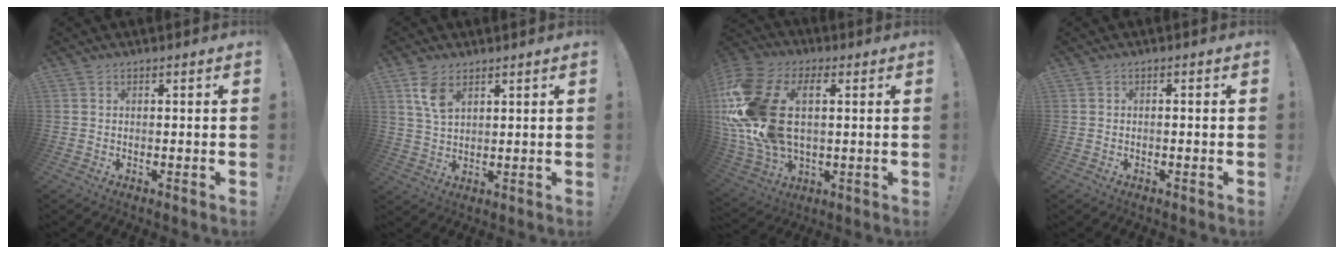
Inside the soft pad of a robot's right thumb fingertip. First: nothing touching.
{"total": 6.4, "force": [3.5, 3.3, 4.2], "torque": [-0.074, -0.013, 0.066]}
{"total": 23.8, "force": [3.8, 15.2, 17.9], "torque": [-0.352, -0.001, 0.072]}
{"total": 0.8, "force": [-0.6, -0.3, 0.4], "torque": [-0.006, -0.001, -0.011]}